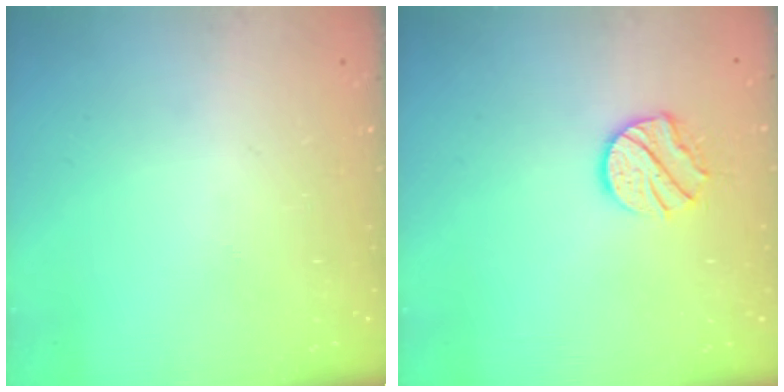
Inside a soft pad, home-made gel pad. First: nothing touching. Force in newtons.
{"total": 8.9, "press": 8.9, "slide": 0.4}